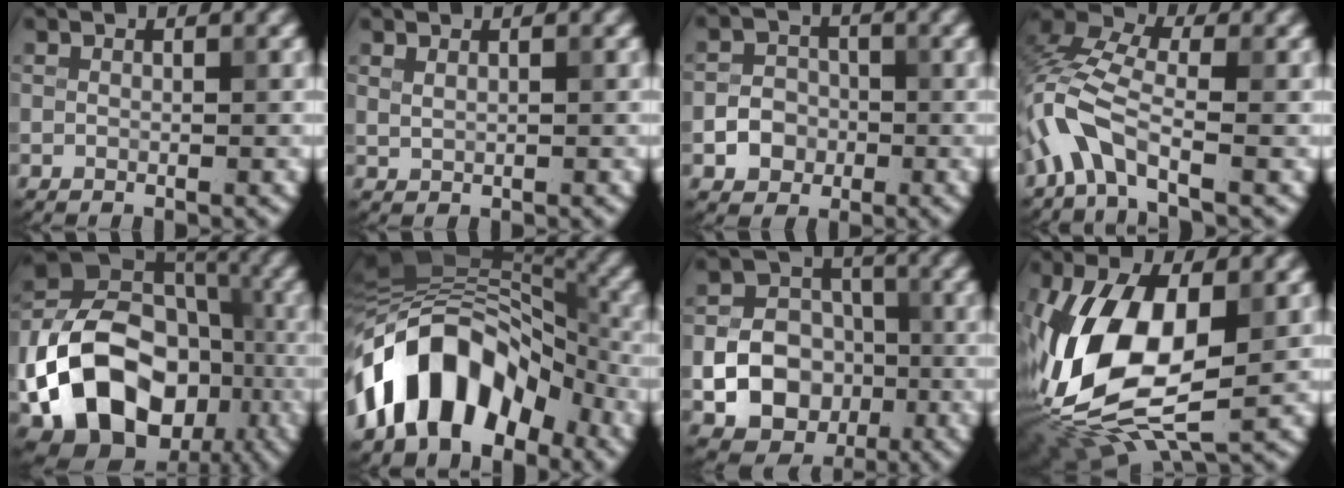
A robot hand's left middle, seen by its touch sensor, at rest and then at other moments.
{"total": 0.6, "force": [0.5, 0.2, 0.3], "torque": [-0.006, 0.000, 0.012]}
{"total": 2.9, "force": [-1.0, 2.5, 1.1], "torque": [-0.004, 0.002, -0.025]}
{"total": 6.3, "force": [-2.7, 2.8, 4.9], "torque": [-0.118, 0.009, -0.071]}
{"total": 16.3, "force": [-5.2, 12.3, 9.2], "torque": [-0.172, -0.011, -0.096]}
{"total": 11.3, "force": [-5.5, 6.7, 7.2], "torque": [-0.100, 0.025, -0.110]}
{"total": 9.2, "force": [-2.2, 7.9, 4.1], "torque": [-0.050, -0.013, -0.059]}
{"total": 14.5, "force": [-1.4, 7.7, 12.2], "torque": [-0.267, -0.010, -0.026]}